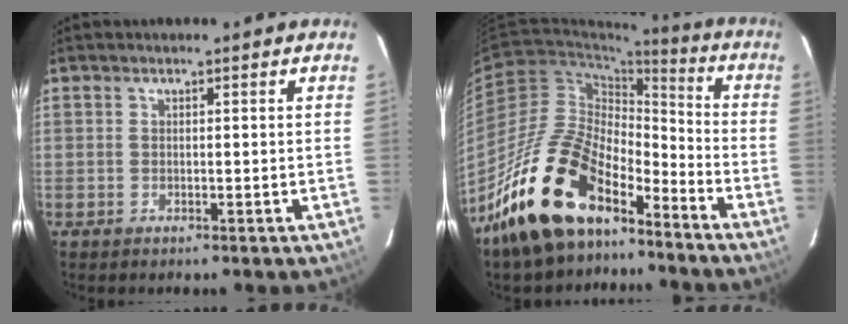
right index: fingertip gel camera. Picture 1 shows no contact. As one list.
[{"total": 20.0, "force": [-14.5, 8.7, 10.7], "torque": [-0.206, 0.007, -0.257]}]